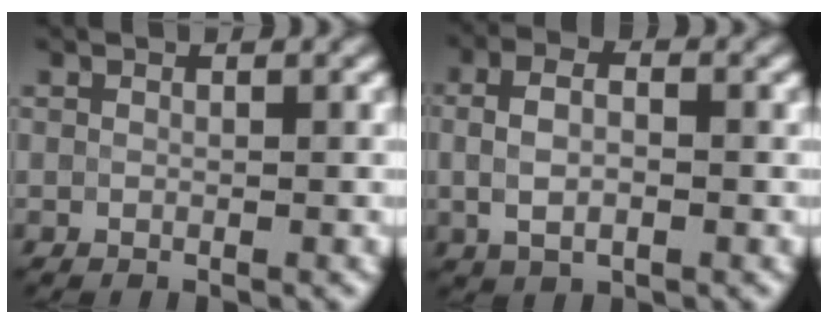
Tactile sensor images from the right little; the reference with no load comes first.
{"total": 3.7, "force": [0.1, 2.1, 3.1], "torque": [-0.060, 0.004, 0.000]}